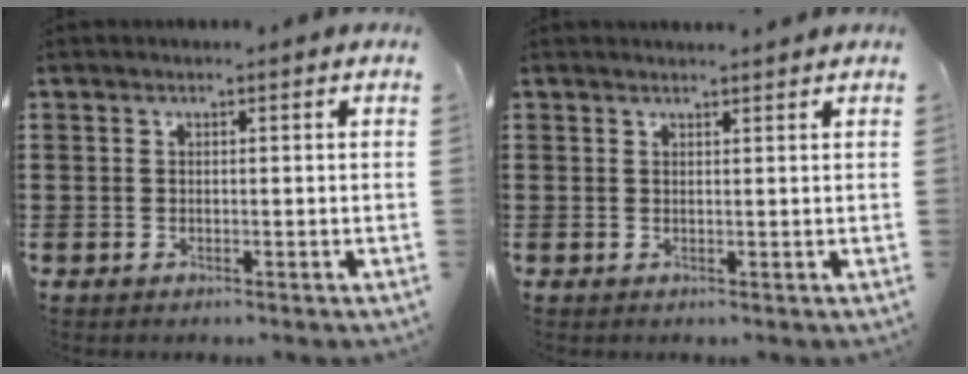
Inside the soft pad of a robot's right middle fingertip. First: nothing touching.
{"total": 1.1, "force": [1.0, -0.1, 0.2], "torque": [0.003, -0.005, 0.018]}